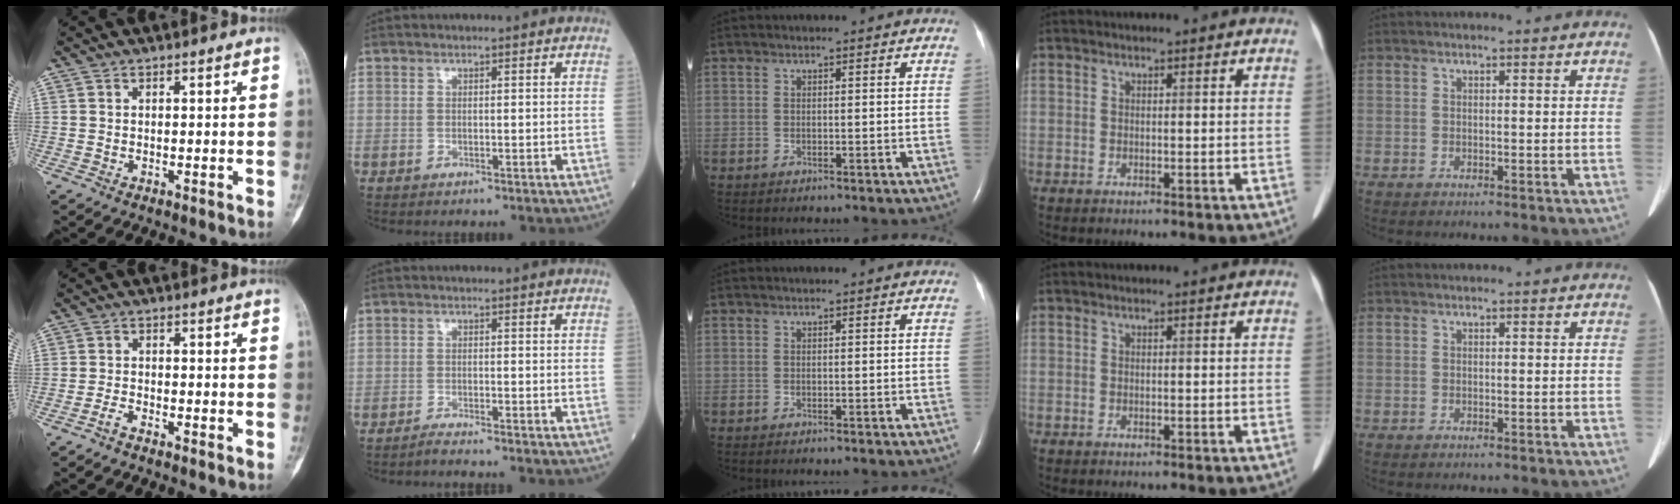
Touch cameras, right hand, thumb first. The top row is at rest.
{"thumb": {"total": 1.8, "force": [-1.5, 0.4, 0.9], "torque": [-0.023, 0.005, -0.033]}, "index": {"total": 2.3, "force": [-2.1, -0.5, 0.8], "torque": [-0.013, 0.000, -0.031]}}